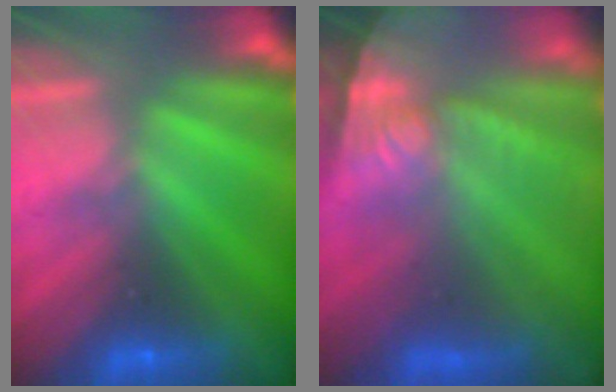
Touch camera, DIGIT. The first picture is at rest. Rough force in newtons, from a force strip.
{"total": 10.6}